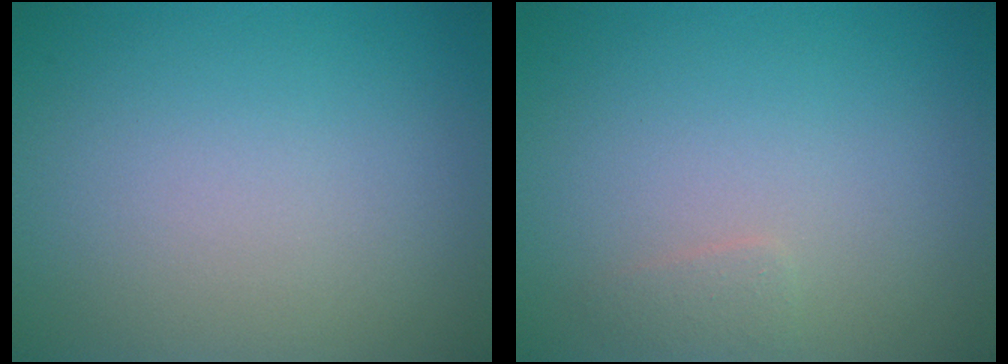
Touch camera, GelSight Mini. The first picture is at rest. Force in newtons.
{"total": 0.9, "press": 0.9, "slide": 0.0}